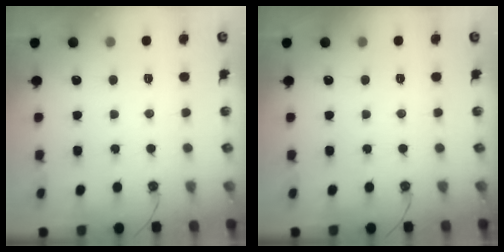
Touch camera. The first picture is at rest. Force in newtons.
{"total": 0.0}